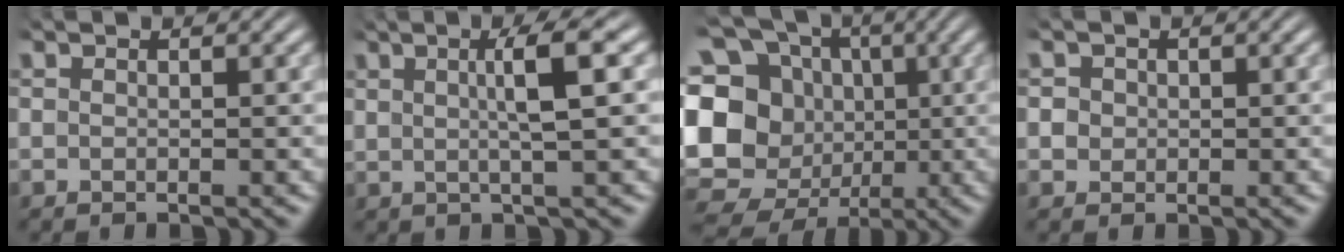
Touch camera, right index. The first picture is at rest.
{"total": 3.7, "force": [1.5, -0.2, 3.4], "torque": [-0.049, 0.010, 0.025]}
{"total": 18.3, "force": [-0.1, 15.6, 9.6], "torque": [-0.196, -0.045, -0.001]}
{"total": 1.9, "force": [0.1, 1.9, 0.5], "torque": [-0.020, -0.006, 0.004]}